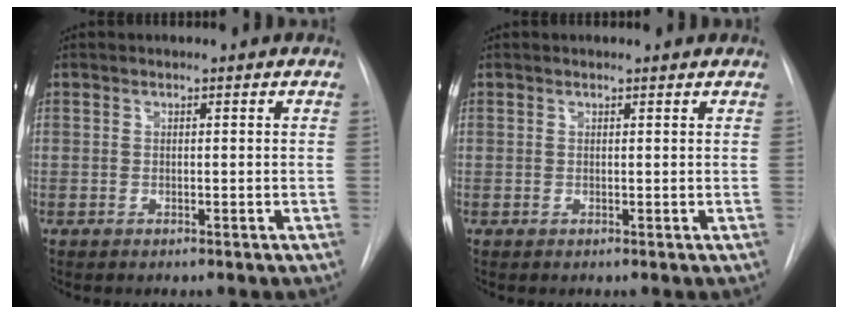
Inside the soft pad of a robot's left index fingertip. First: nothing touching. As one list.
[{"total": 1.0, "force": [1.0, 0.0, 0.1], "torque": [-0.010, 0.000, 0.010]}]